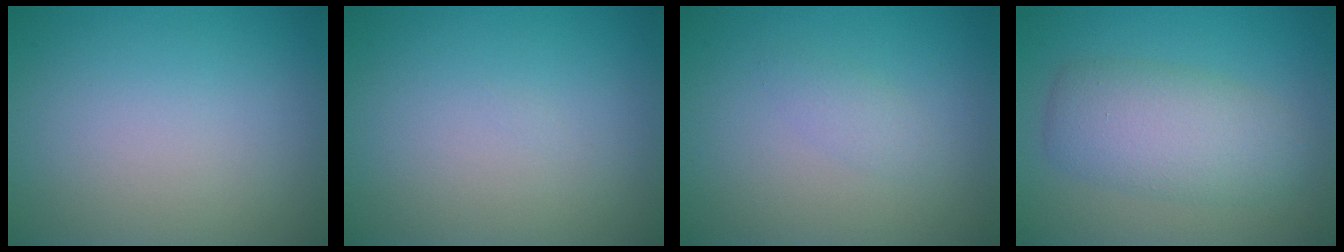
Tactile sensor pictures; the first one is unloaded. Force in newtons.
{"total": 0.0}
{"total": 1.1, "press": 1.1, "slide": 0.0}
{"total": 5.2, "press": 5.2, "slide": 0.1}